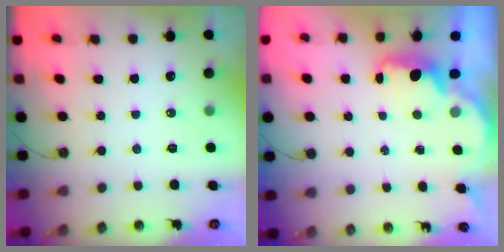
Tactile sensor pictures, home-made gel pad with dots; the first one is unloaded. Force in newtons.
{"total": 1.9, "press": 1.7, "slide": 0.7}